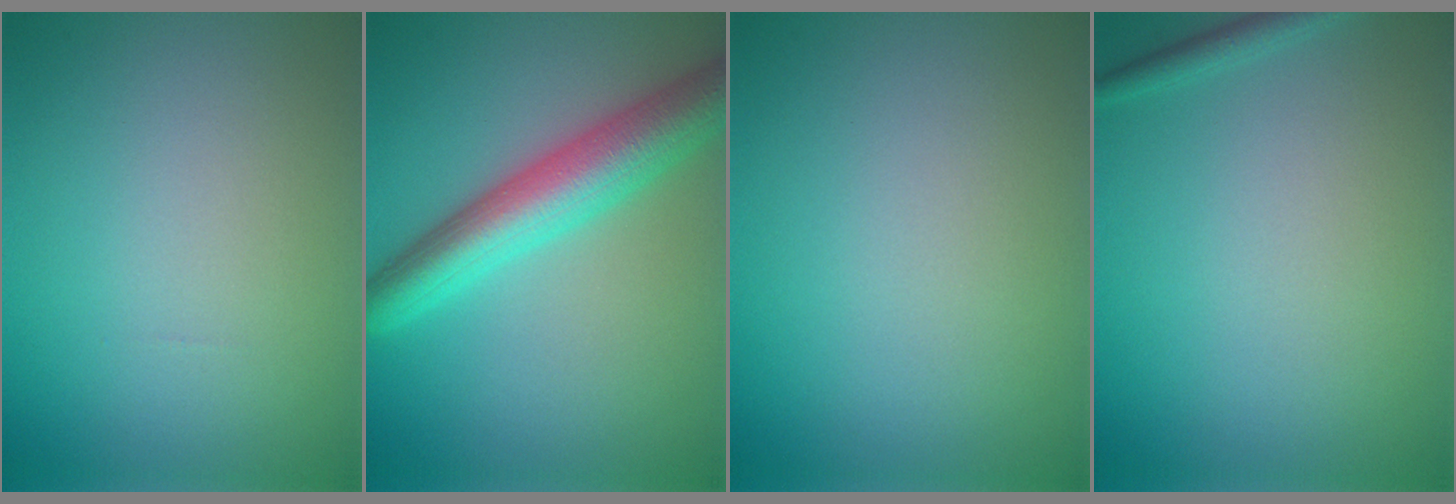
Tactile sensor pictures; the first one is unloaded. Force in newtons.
{"total": 6.9, "press": 6.9, "slide": 0.2}
{"total": 0.0}
{"total": 1.2, "press": 1.1, "slide": 0.1}